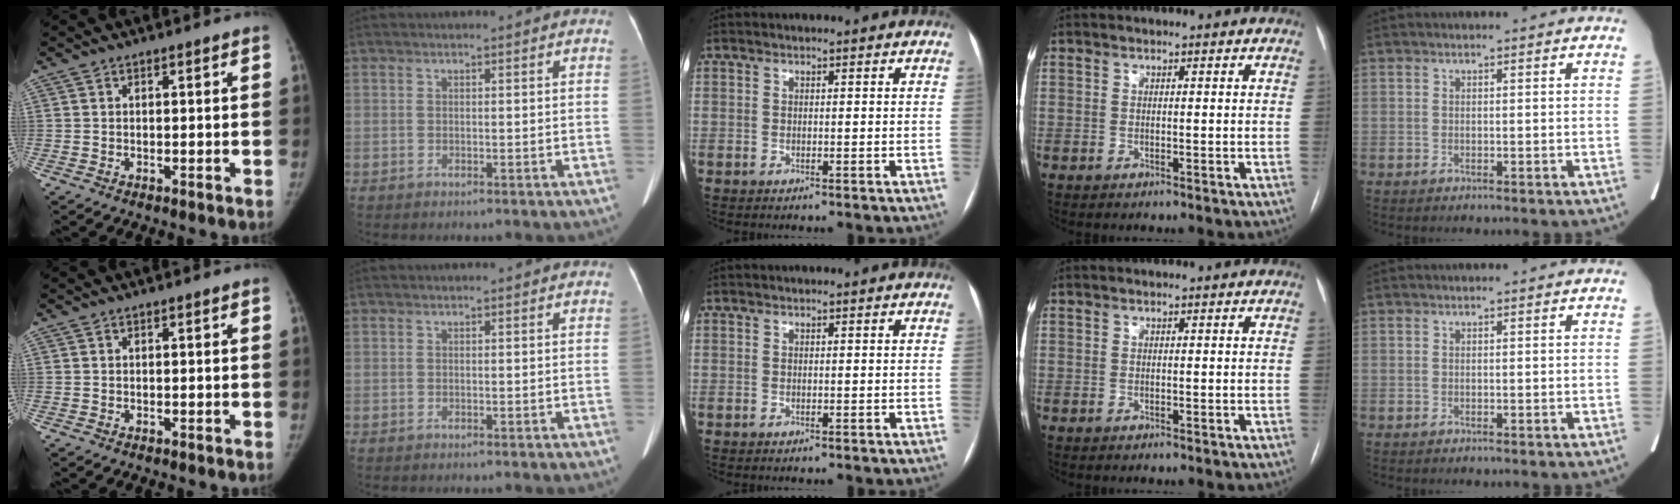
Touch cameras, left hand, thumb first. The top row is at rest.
{}